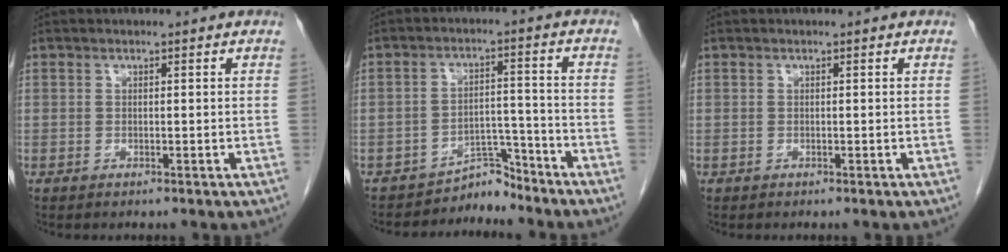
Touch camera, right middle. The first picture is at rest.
{"total": 4.4, "force": [-4.2, 0.8, -0.6], "torque": [0.017, 0.020, -0.065]}
{"total": 0.0}